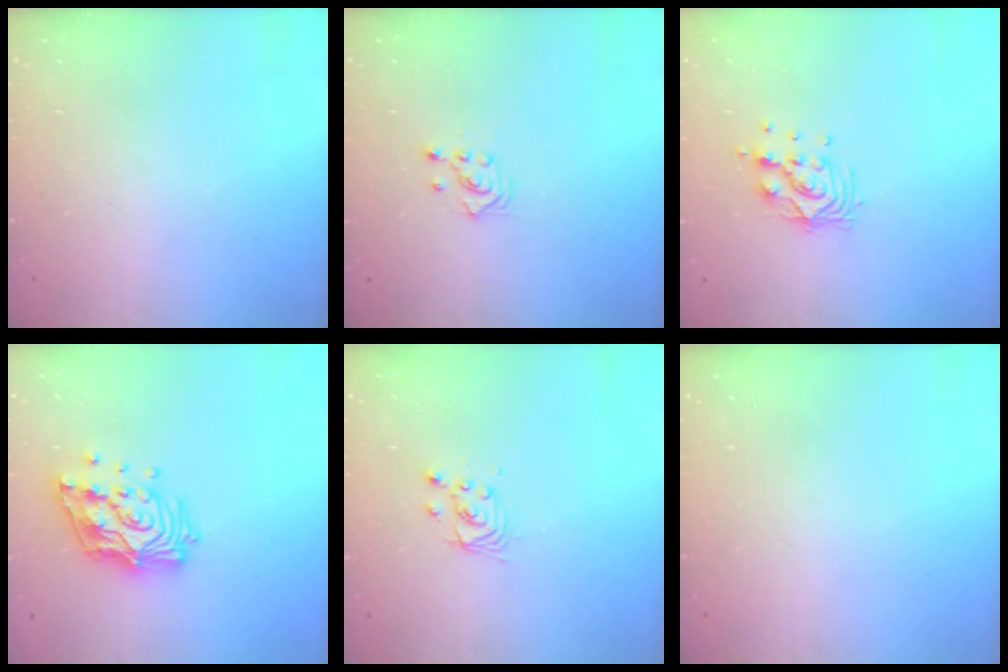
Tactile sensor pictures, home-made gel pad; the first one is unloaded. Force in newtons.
{"total": 2.6, "press": 2.4, "slide": 1.0}
{"total": 9.7, "press": 9.6, "slide": 0.8}
{"total": 15.5, "press": 15.4, "slide": 1.8}
{"total": 3.3, "press": 3.3, "slide": 0.3}
{"total": 0.0}